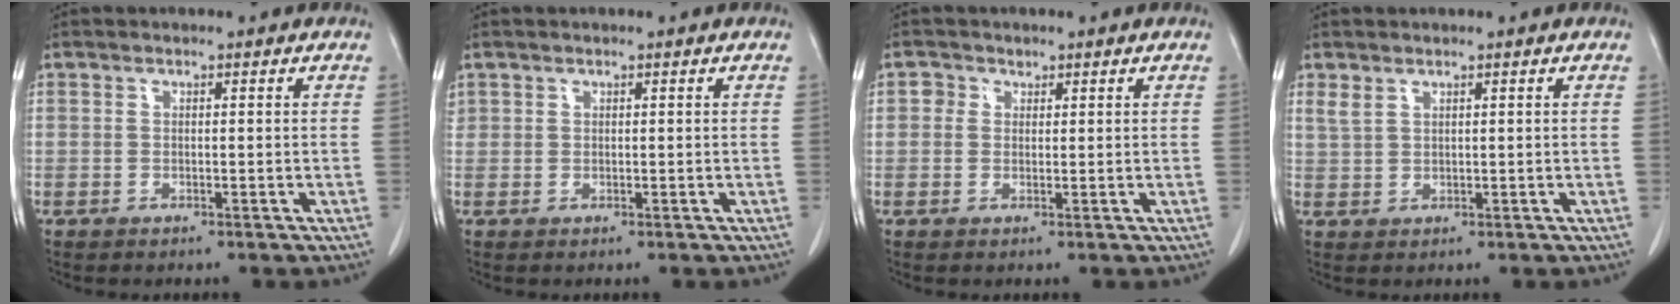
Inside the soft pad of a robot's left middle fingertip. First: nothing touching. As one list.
[{"total": 1.2, "force": [0.7, 0.9, 0.1], "torque": [0.004, 0.014, 0.013]}, {"total": 1.6, "force": [0.7, 1.4, 0.3], "torque": [0.005, 0.001, 0.006]}, {"total": 1.6, "force": [1.3, 0.7, 0.7], "torque": [-0.017, 0.006, 0.031]}]